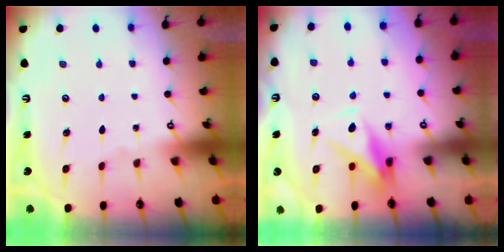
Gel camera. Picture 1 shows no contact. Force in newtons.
{"total": 7.9, "press": 7.7, "slide": 1.7}